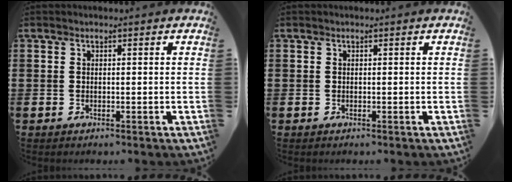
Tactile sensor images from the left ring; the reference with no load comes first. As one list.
[{"total": 0.0}]